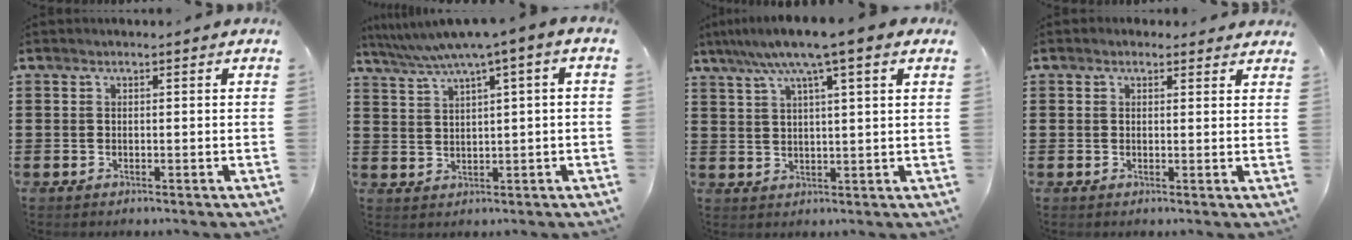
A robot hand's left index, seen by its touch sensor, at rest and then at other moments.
{"total": 4.3, "force": [2.3, -0.2, 3.7], "torque": [-0.077, -0.016, 0.034]}
{"total": 7.9, "force": [5.3, 0.1, 5.9], "torque": [-0.126, -0.006, 0.091]}
{"total": 1.2, "force": [1.0, 0.7, 0.3], "torque": [-0.008, 0.006, 0.019]}